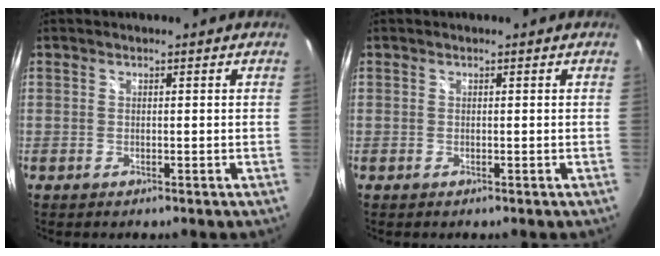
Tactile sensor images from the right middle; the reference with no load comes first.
{"total": 0.0}